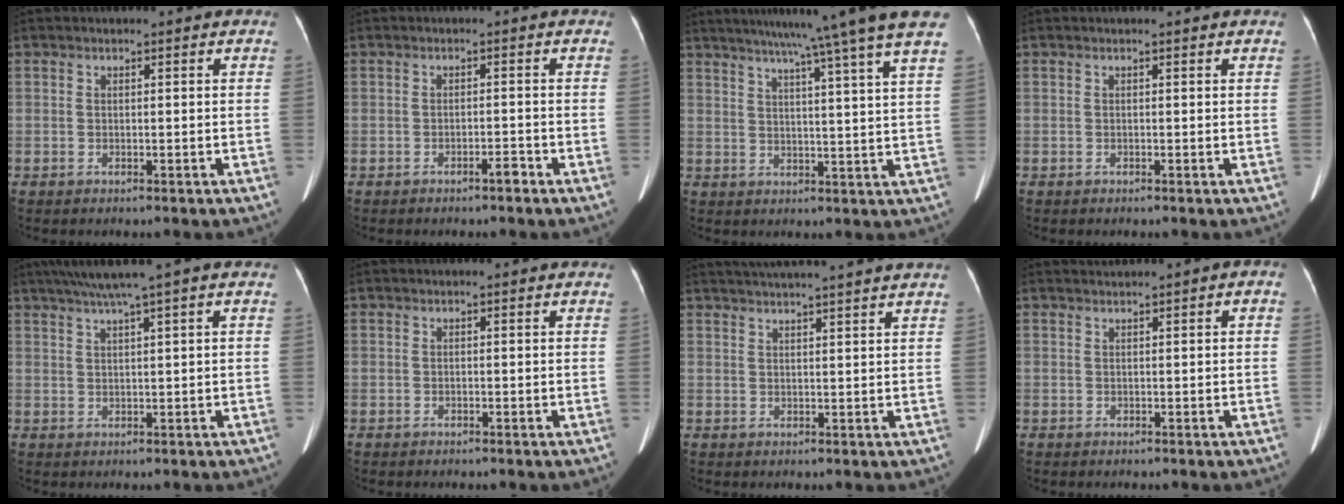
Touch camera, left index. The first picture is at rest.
{"total": 1.4, "force": [-1.2, 0.1, 0.8], "torque": [-0.014, 0.000, -0.020]}
{"total": 15.7, "force": [12.8, -2.5, 8.8], "torque": [-0.135, -0.019, 0.156]}
{"total": 0.5, "force": [0.5, 0.1, 0.1], "torque": [-0.007, 0.013, 0.003]}
{"total": 5.3, "force": [3.5, -0.9, 3.9], "torque": [-0.073, 0.022, 0.065]}
{"total": 0.0}
{"total": 12.9, "force": [11.7, -0.9, 5.4], "torque": [-0.094, 0.012, 0.153]}
{"total": 0.7, "force": [0.3, 0.5, 0.5], "torque": [-0.006, 0.021, 0.007]}